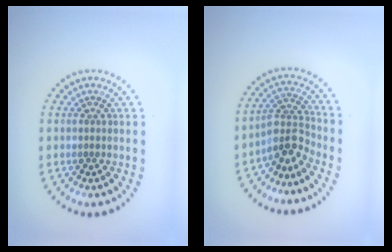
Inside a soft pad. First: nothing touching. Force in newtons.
{"total": 3.2, "press": 2.3, "slide": 2.2}